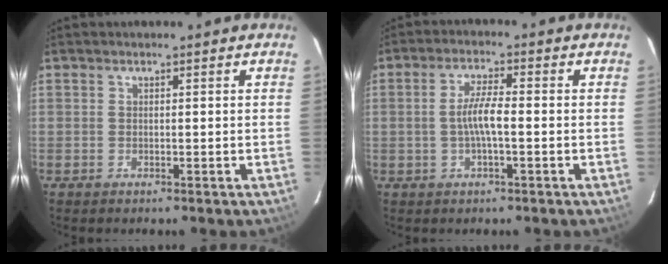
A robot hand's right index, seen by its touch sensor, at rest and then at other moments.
{"total": 4.7, "force": [-0.8, 0.7, 4.6], "torque": [-0.089, 0.004, -0.014]}